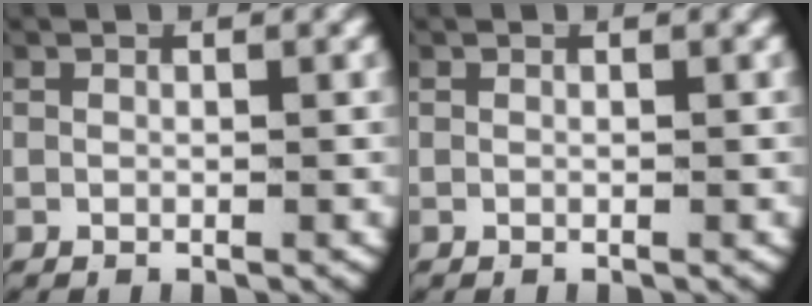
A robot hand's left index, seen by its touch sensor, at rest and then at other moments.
{"total": 0.0}